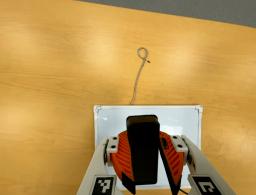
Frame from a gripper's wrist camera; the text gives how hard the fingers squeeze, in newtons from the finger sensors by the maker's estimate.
{"total": 9.7, "left": 10.1, "right": 9.4}